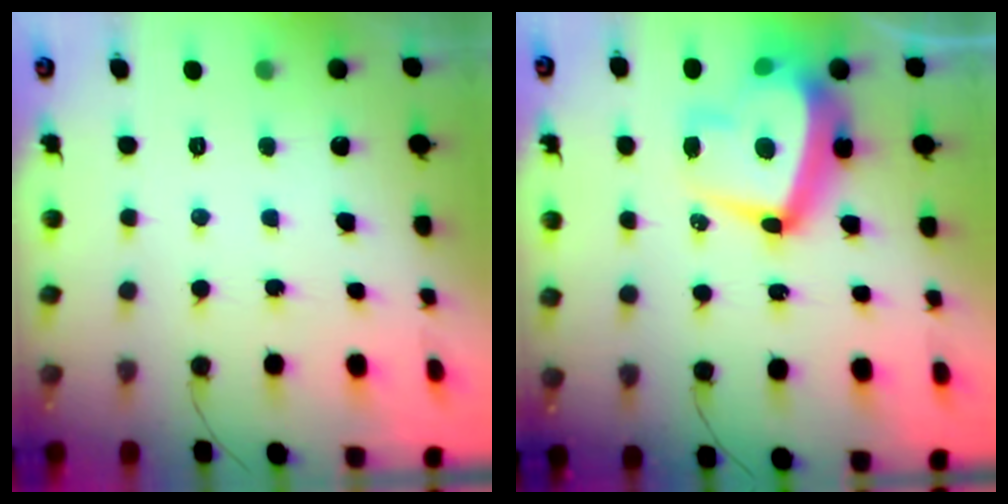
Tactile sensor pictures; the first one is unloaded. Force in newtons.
{"total": 19.9, "press": 19.8, "slide": 1.7}